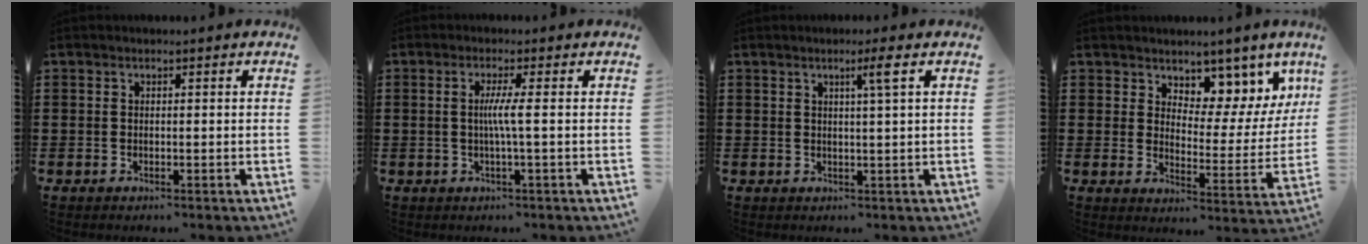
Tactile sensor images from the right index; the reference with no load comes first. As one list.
[{"total": 3.3, "force": [-0.2, -0.5, 3.3], "torque": [-0.060, -0.010, -0.009]}, {"total": 2.8, "force": [1.1, -0.5, 2.5], "torque": [-0.041, -0.009, 0.013]}, {"total": 6.8, "force": [5.8, 3.2, 1.6], "torque": [-0.043, -0.051, 0.100]}]